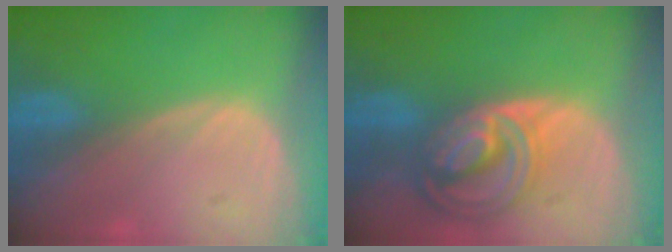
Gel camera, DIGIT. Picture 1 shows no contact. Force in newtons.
{"total": 8.6, "press": 7.4, "slide": 4.4}